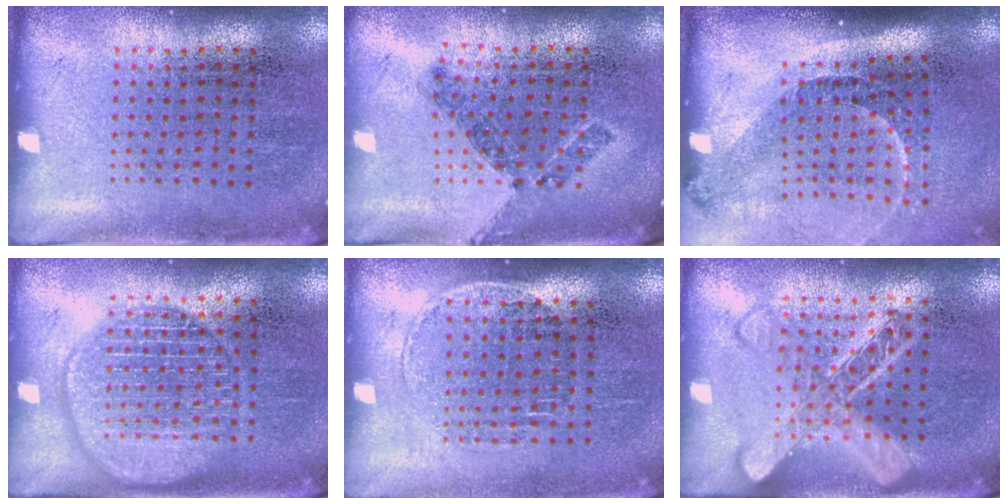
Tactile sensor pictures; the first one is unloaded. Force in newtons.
{"total": 0.9, "press": 0.8, "slide": 0.5}
{"total": 1.9, "press": 1.4, "slide": 1.4}
{"total": 2.8, "press": 2.8, "slide": 0.4}
{"total": 1.2, "press": 1.0, "slide": 0.7}
{"total": 2.9, "press": 2.8, "slide": 0.5}